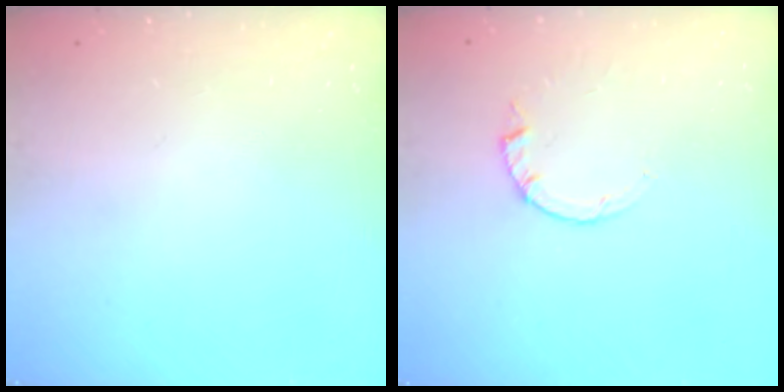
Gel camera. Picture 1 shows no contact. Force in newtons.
{"total": 0.9, "press": 0.8, "slide": 0.2}